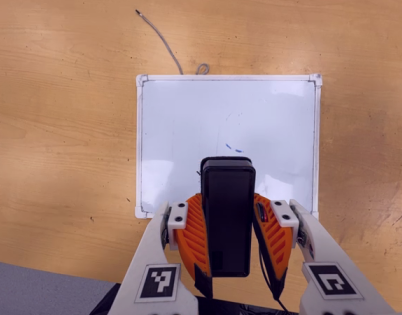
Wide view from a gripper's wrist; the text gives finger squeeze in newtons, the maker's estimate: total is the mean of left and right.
{"total": 6.3, "left": 5.2, "right": 7.5}